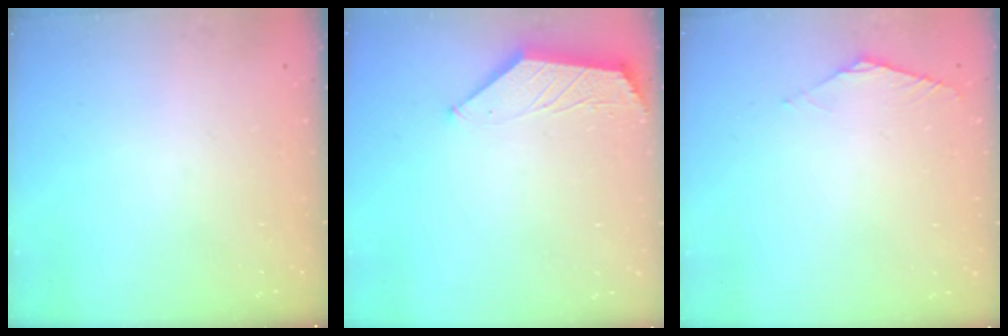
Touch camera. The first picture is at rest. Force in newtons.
{"total": 1.8, "press": 1.8, "slide": 0.3}
{"total": 2.1, "press": 2.1, "slide": 0.6}